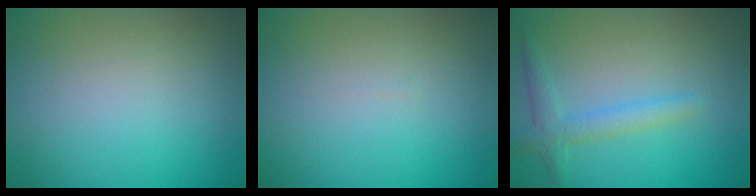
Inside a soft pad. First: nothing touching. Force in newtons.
{"total": 0.0}
{"total": 2.4, "press": 2.4, "slide": 0.2}